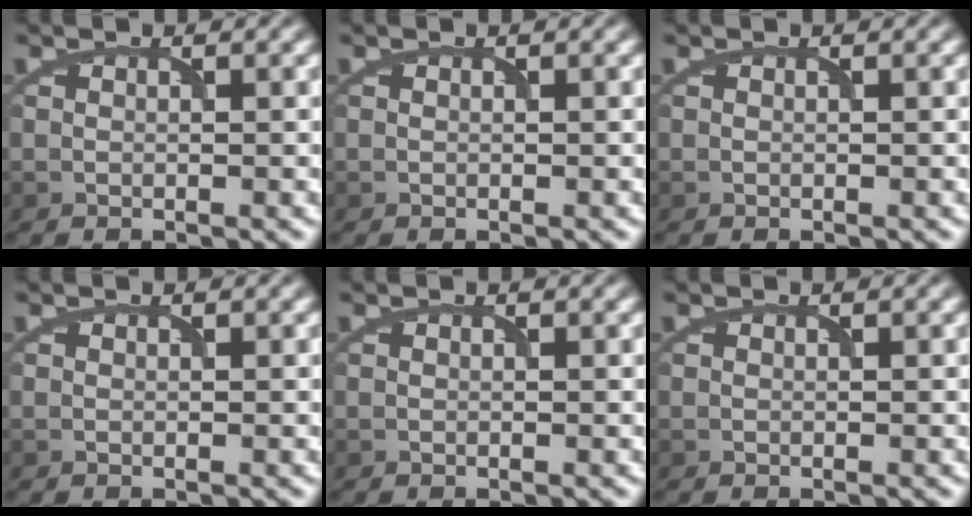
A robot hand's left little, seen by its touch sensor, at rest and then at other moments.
{"total": 0.0}
{"total": 0.0}
{"total": 0.0}
{"total": 0.0}
{"total": 0.0}